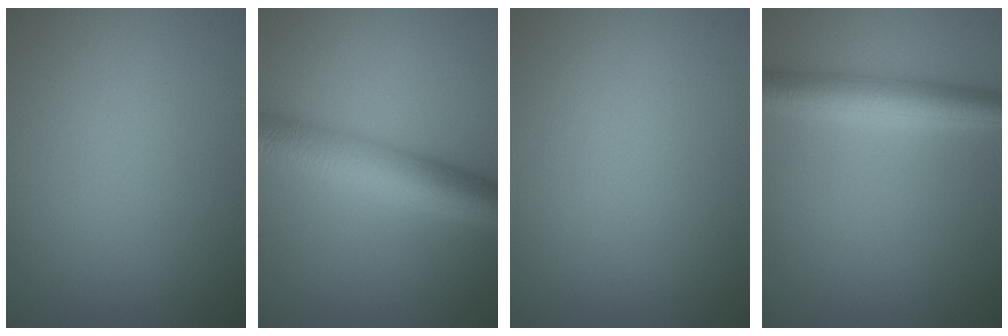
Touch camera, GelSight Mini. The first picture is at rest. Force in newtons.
{"total": 6.8, "press": 6.8, "slide": 0.2}
{"total": 0.0}
{"total": 4.6, "press": 4.6, "slide": 0.0}